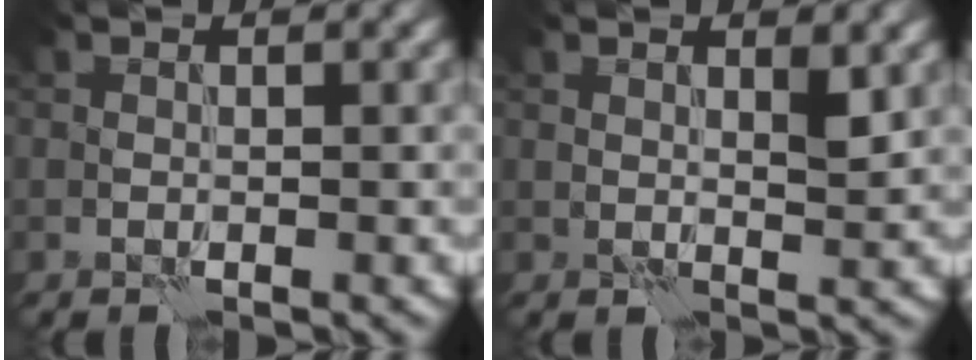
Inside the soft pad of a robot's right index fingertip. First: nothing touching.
{"total": 1.3, "force": [0.7, 0.2, 1.0], "torque": [-0.016, 0.000, 0.014]}